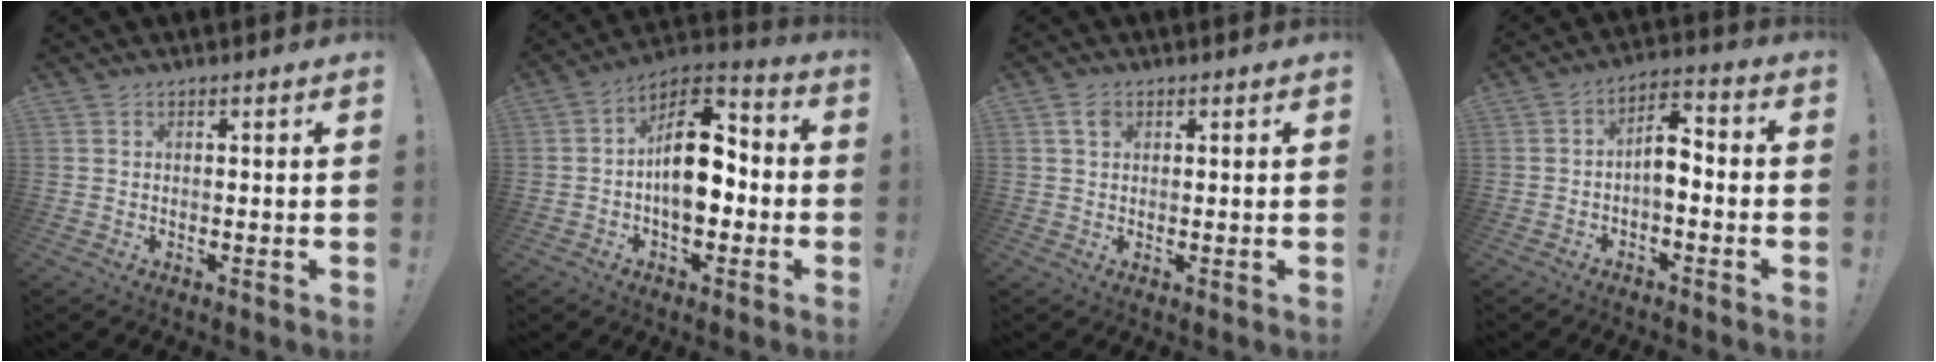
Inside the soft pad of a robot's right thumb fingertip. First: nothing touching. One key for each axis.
{"total": 15.3, "fx": -1.0, "fy": 9.4, "fz": 12.0, "tx": -0.184, "ty": 0.016, "tz": -0.017}
{"total": 2.8, "fx": 1.3, "fy": 1.5, "fz": 2.0, "tx": -0.030, "ty": -0.001, "tz": 0.021}
{"total": 6.8, "fx": -1.8, "fy": 3.8, "fz": 5.3, "tx": -0.095, "ty": 0.011, "tz": -0.032}